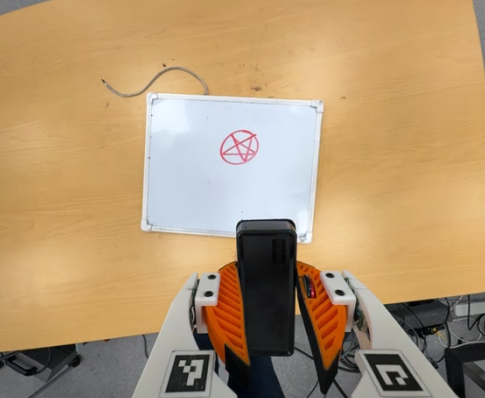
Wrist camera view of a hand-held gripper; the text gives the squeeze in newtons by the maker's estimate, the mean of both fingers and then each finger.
{"total": 9.2, "left": 7.4, "right": 11.0}